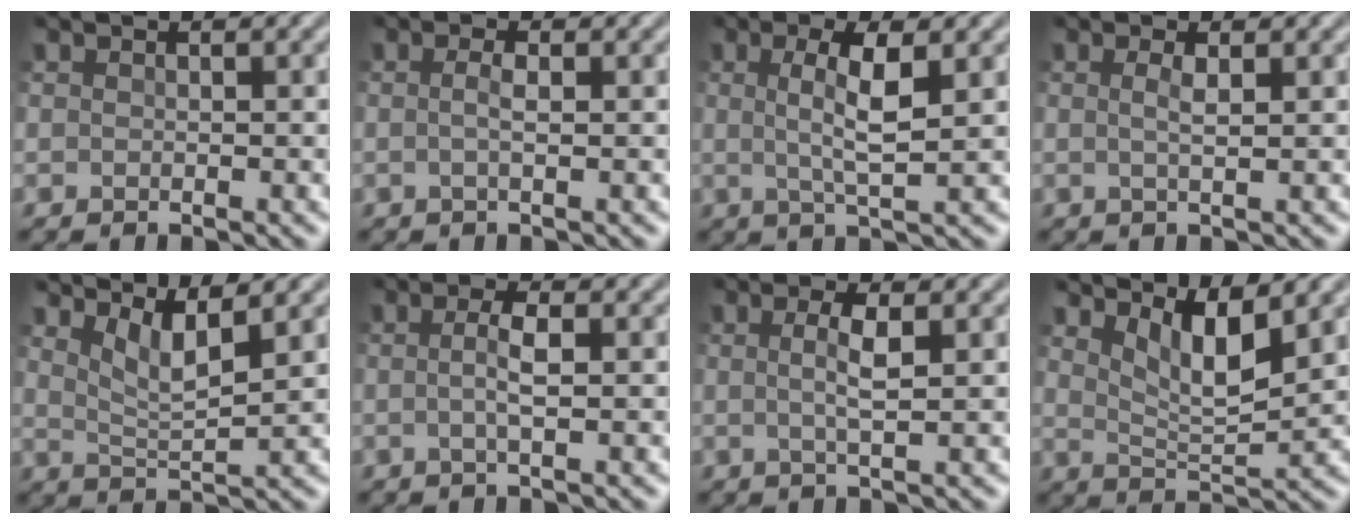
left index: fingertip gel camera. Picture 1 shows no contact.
{"total": 1.3, "force": [-0.2, 0.3, 1.2], "torque": [-0.027, 0.003, -0.009]}
{"total": 4.0, "force": [0.5, 0.9, 3.9], "torque": [-0.075, -0.002, 0.006]}
{"total": 1.4, "force": [0.1, 0.3, 1.4], "torque": [-0.024, 0.000, -0.004]}
{"total": 3.4, "force": [2.0, 0.7, 2.6], "torque": [-0.049, -0.008, 0.037]}
{"total": 2.2, "force": [-0.3, 0.4, 2.1], "torque": [-0.044, 0.005, -0.009]}
{"total": 2.5, "force": [0.1, 0.5, 2.4], "torque": [-0.047, 0.000, -0.001]}
{"total": 4.5, "force": [2.3, 1.3, 3.6], "torque": [-0.069, -0.014, 0.040]}